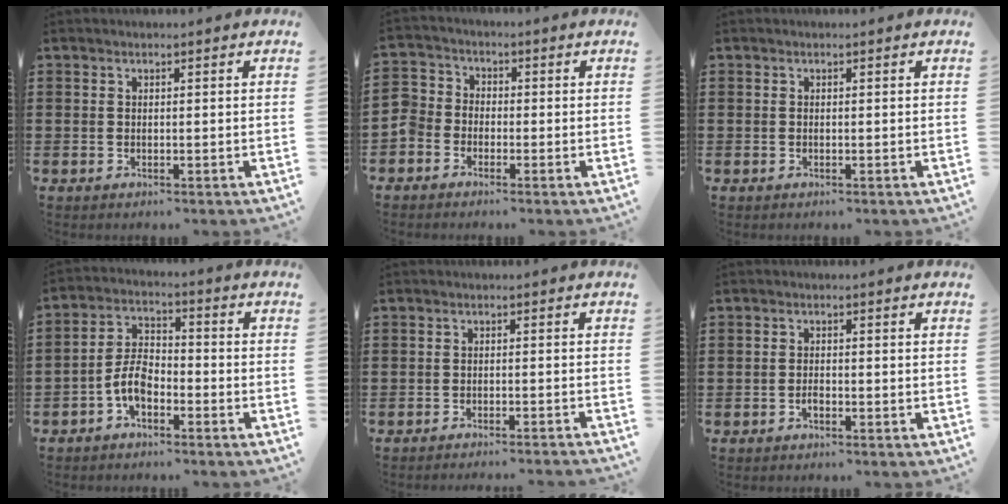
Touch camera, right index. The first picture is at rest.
{"total": 3.5, "force": [-2.4, 2.5, 0.5], "torque": [-0.044, -0.001, -0.060]}
{"total": 0.0}
{"total": 6.0, "force": [-2.8, 3.2, 4.2], "torque": [-0.101, 0.005, -0.060]}
{"total": 1.8, "force": [-1.7, -0.4, 0.4], "torque": [-0.006, 0.003, -0.035]}
{"total": 1.4, "force": [-0.8, 0.5, 0.9], "torque": [-0.020, -0.004, -0.015]}